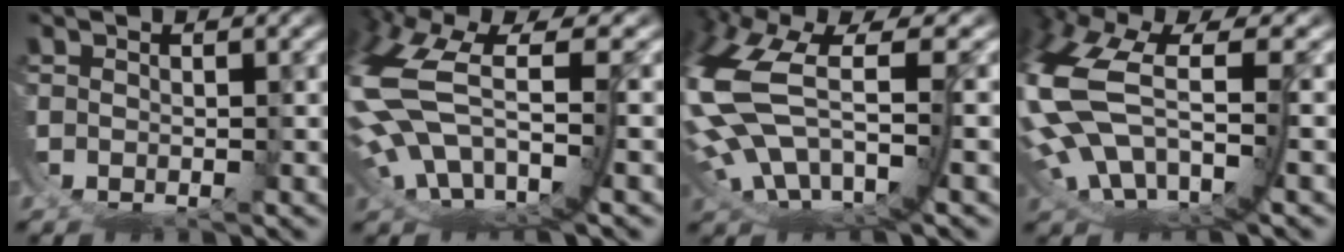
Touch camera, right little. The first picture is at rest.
{"total": 10.3, "force": [-0.5, 6.7, 7.8], "torque": [-0.196, -0.026, 0.000]}
{"total": 9.3, "force": [0.0, 5.4, 7.6], "torque": [-0.188, -0.019, 0.011]}
{"total": 9.9, "force": [-0.4, 6.3, 7.6], "torque": [-0.202, -0.026, 0.007]}